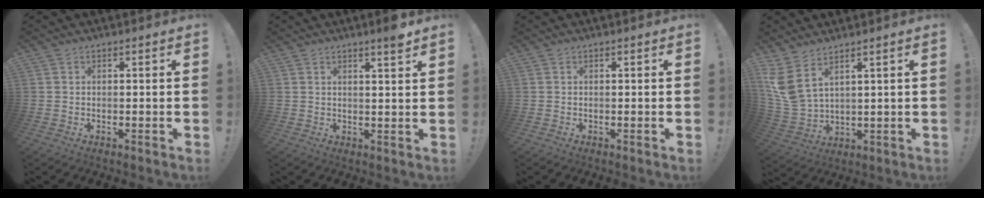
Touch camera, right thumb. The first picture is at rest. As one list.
[{"total": 3.9, "force": [2.7, -0.4, 2.8], "torque": [-0.032, -0.023, 0.040]}, {"total": 0.0}, {"total": 8.0, "force": [5.2, 3.5, 4.9], "torque": [-0.115, -0.032, 0.103]}]